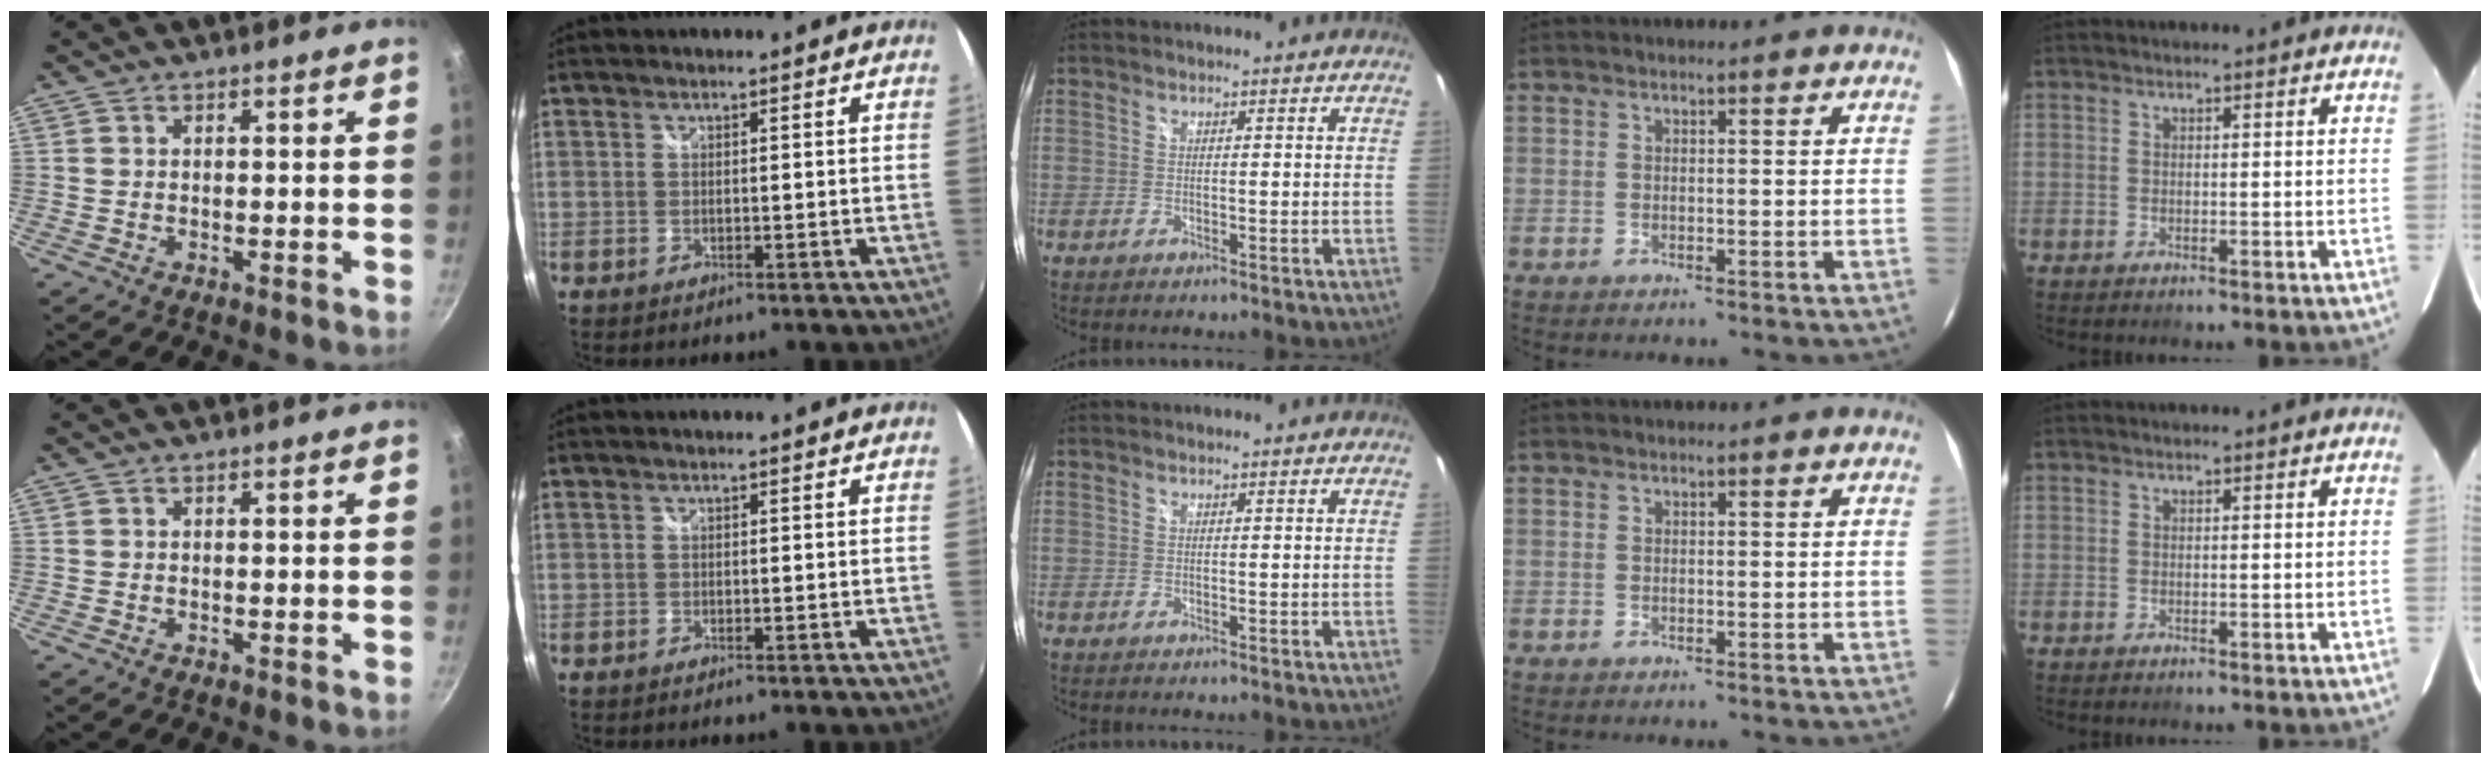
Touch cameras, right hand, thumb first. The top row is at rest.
{}